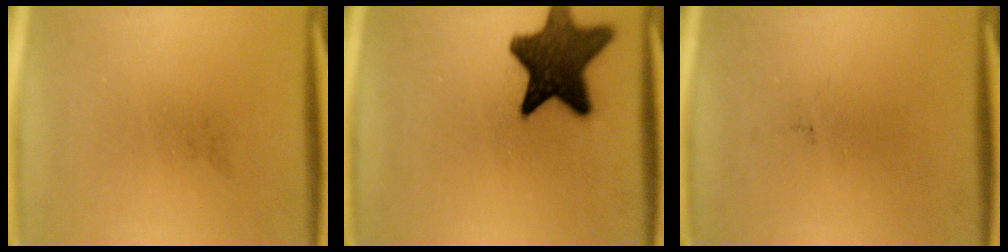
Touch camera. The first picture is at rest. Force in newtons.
{"total": 13.6}
{"total": 0.0}